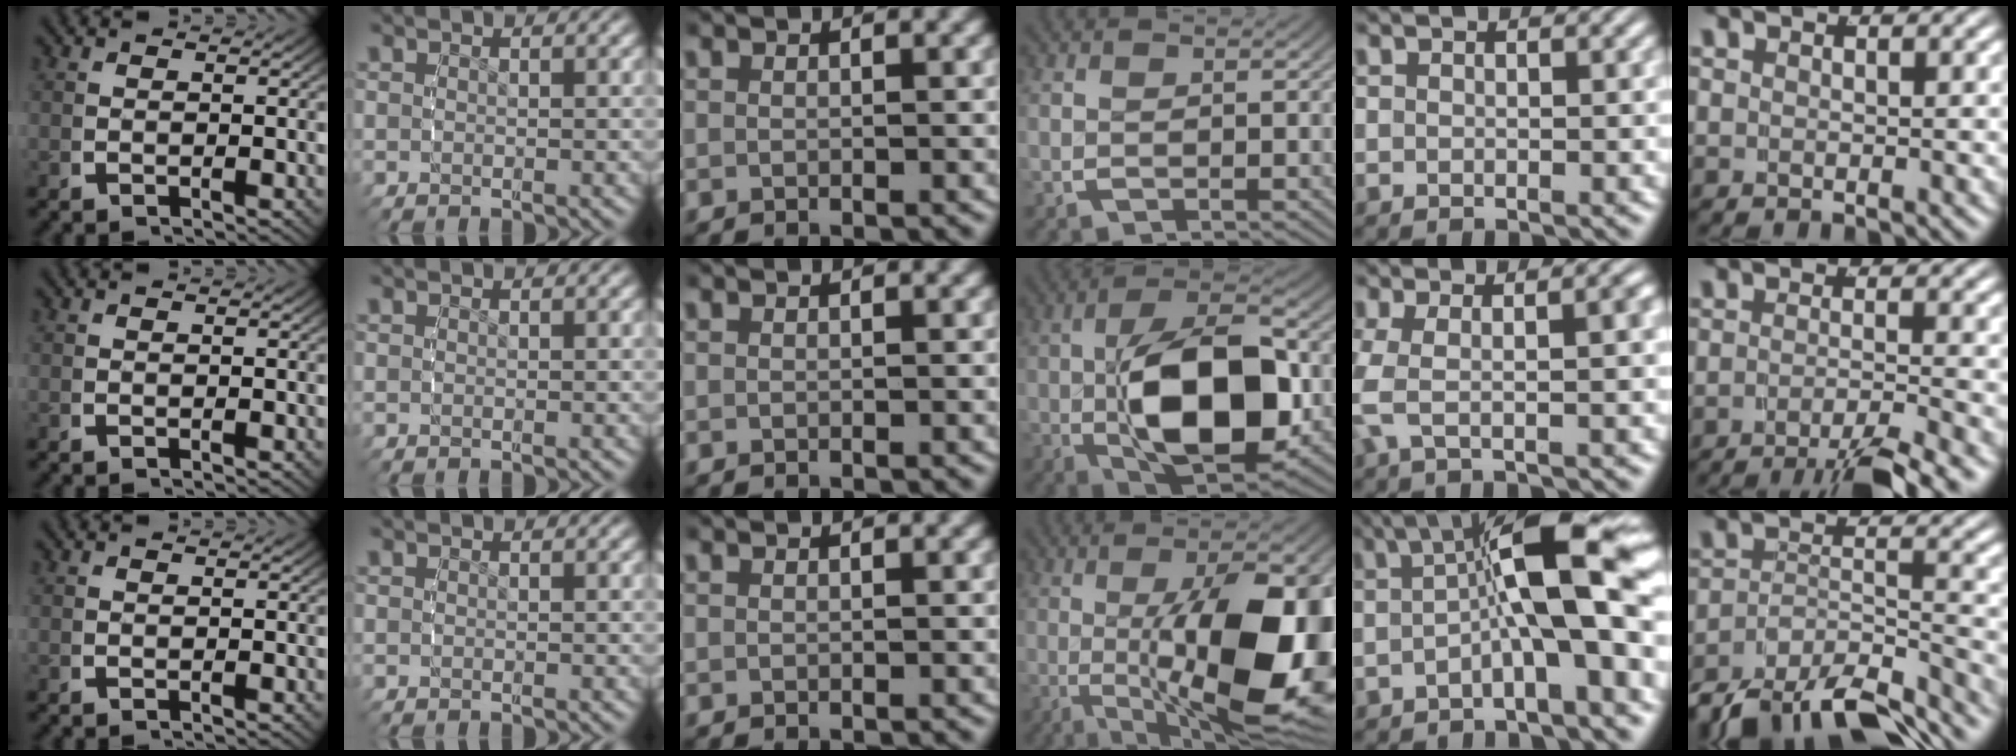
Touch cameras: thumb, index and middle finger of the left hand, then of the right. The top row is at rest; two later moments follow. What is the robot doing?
{"motion": "grasp_and_lifting", "object": "bottle cap"}